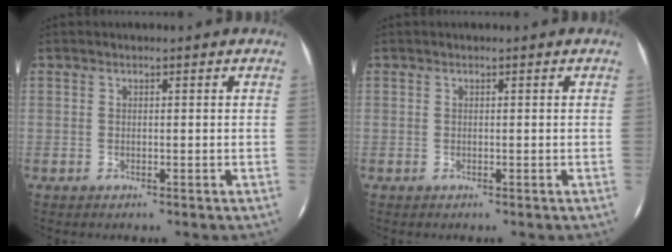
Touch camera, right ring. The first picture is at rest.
{"total": 0.0}